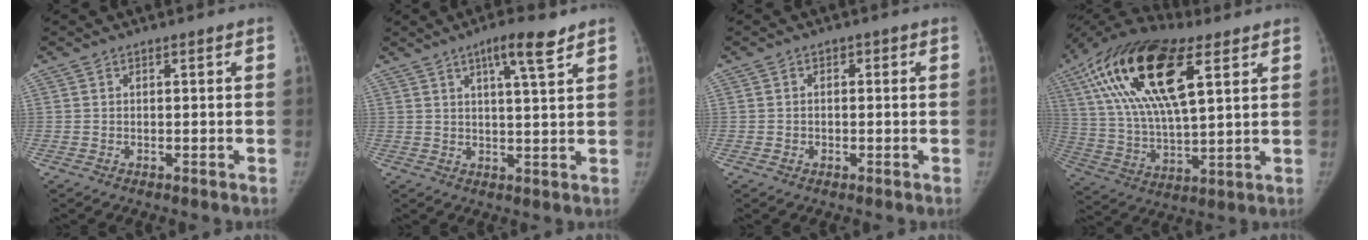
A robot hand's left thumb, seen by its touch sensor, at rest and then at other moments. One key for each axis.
{"total": 6.7, "fx": 4.2, "fy": 0.9, "fz": 5.2, "tx": -0.082, "ty": -0.020, "tz": 0.067}
{"total": 1.5, "fx": -0.4, "fy": 1.4, "fz": 0.3, "tx": 0.007, "ty": 0.006, "tz": -0.008}
{"total": 24.9, "fx": 10.5, "fy": 10.0, "fz": 20.2, "tx": -0.384, "ty": -0.003, "tz": 0.186}